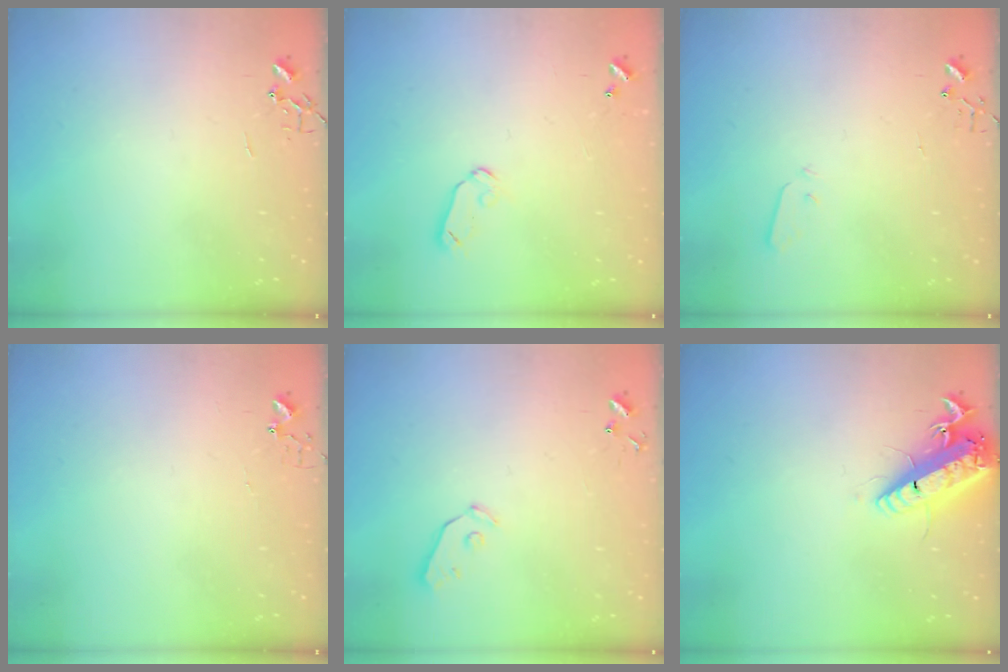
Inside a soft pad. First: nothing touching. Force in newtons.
{"total": 6.4, "press": 6.3, "slide": 1.0}
{"total": 2.2, "press": 2.2, "slide": 0.4}
{"total": 2.9, "press": 2.9, "slide": 0.4}
{"total": 3.9, "press": 3.9, "slide": 0.3}
{"total": 16.9, "press": 16.6, "slide": 3.3}